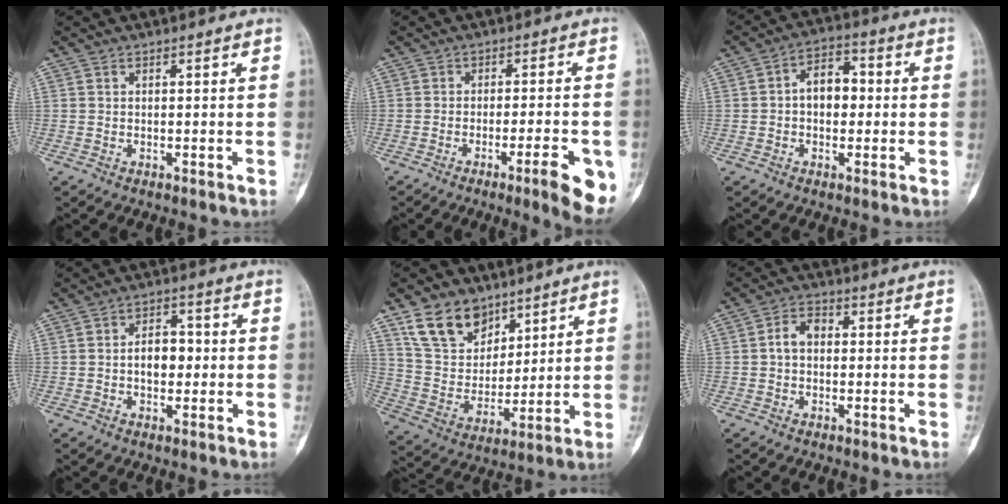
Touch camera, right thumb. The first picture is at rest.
{"total": 8.7, "force": [-3.8, 1.6, 7.6], "torque": [-0.094, 0.006, -0.048]}
{"total": 7.3, "force": [0.1, 4.9, 5.5], "torque": [-0.064, 0.024, -0.008]}
{"total": 5.6, "force": [-0.3, 3.7, 4.2], "torque": [-0.048, 0.018, -0.010]}
{"total": 13.2, "force": [8.7, 8.6, 4.9], "torque": [-0.059, -0.043, 0.172]}
{"total": 4.1, "force": [0.1, 2.8, 3.0], "torque": [-0.046, 0.016, -0.006]}